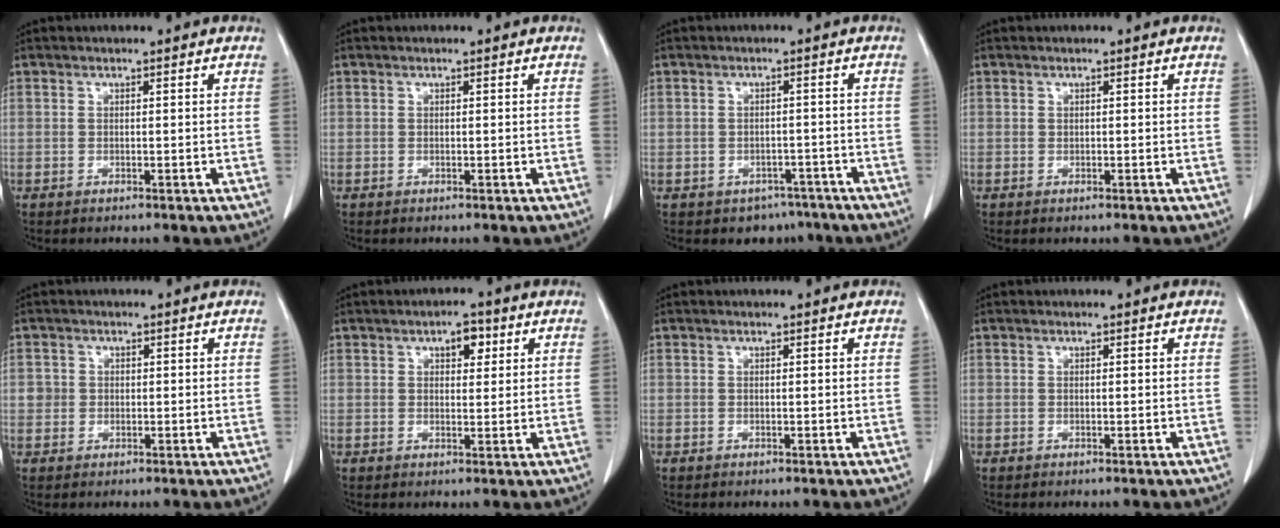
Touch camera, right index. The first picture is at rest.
{"total": 0.0}
{"total": 4.7, "force": [-3.2, 3.4, 0.1], "torque": [0.013, 0.017, -0.039]}
{"total": 0.0}
{"total": 1.8, "force": [0.0, 1.7, 0.3], "torque": [0.001, 0.007, 0.000]}
{"total": 3.4, "force": [1.6, 1.7, 2.5], "torque": [-0.035, 0.008, 0.022]}
{"total": 0.0}
{"total": 0.0}